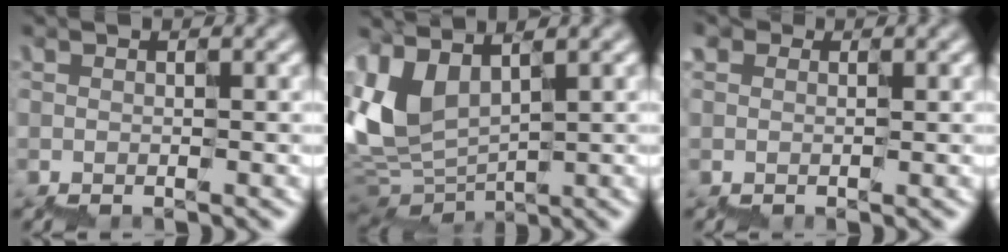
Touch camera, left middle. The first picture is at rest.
{"total": 6.3, "force": [3.7, 3.4, 3.8], "torque": [-0.099, 0.008, 0.077]}
{"total": 1.0, "force": [0.4, 0.8, 0.3], "torque": [-0.003, 0.006, 0.004]}